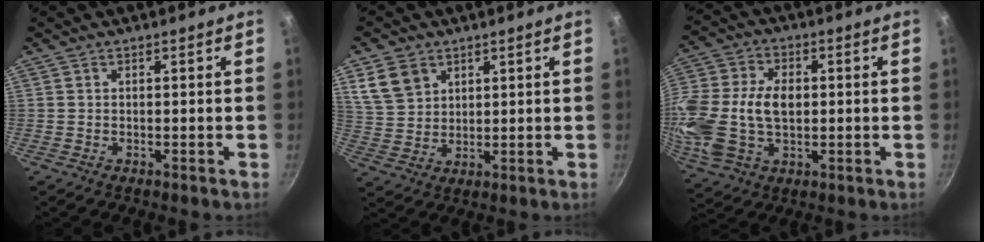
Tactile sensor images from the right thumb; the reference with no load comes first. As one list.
[{"total": 7.4, "force": [3.6, 5.6, 3.4], "torque": [-0.046, -0.008, 0.082]}, {"total": 19.1, "force": [0.1, 12.7, 14.3], "torque": [-0.302, 0.016, 0.003]}]